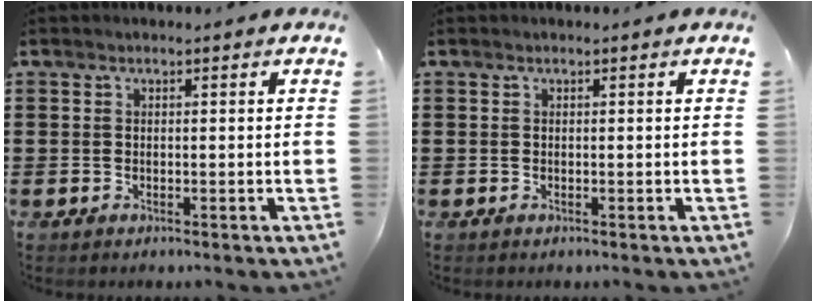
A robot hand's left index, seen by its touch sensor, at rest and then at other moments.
{"total": 0.0}